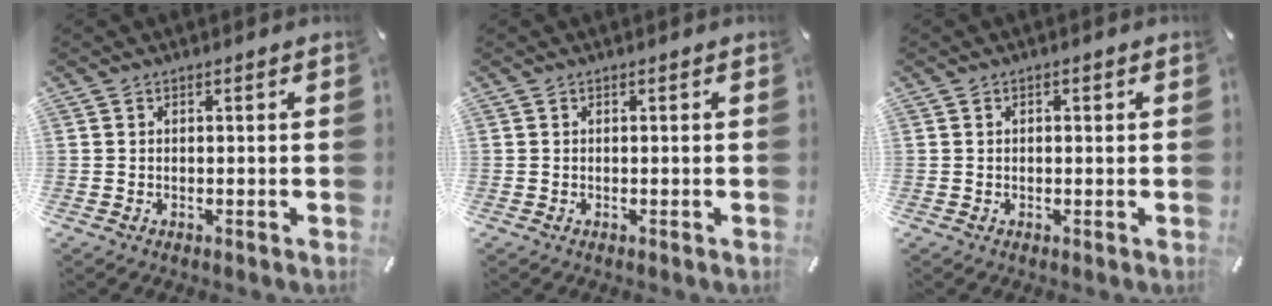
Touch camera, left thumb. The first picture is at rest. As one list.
[{"total": 0.0}, {"total": 0.8, "force": [0.1, 0.5, 0.6], "torque": [-0.012, 0.003, 0.000]}]